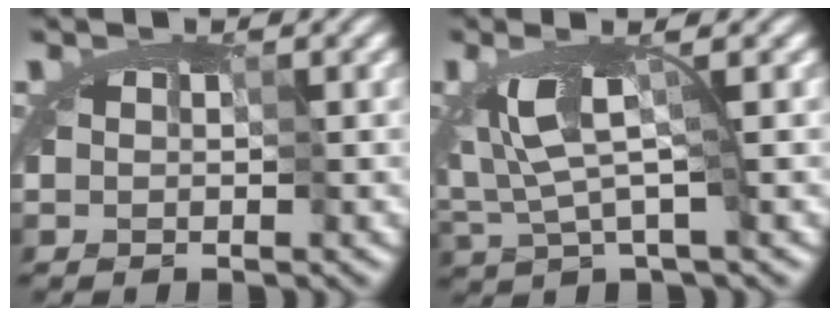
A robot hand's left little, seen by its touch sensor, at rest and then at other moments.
{"total": 2.4, "force": [-0.8, 0.0, 2.3], "torque": [-0.052, -0.014, -0.016]}